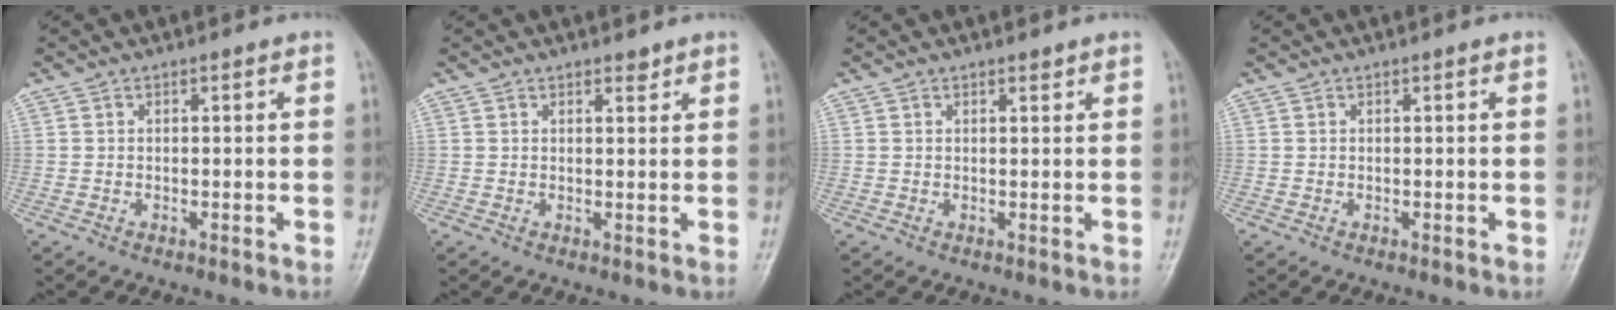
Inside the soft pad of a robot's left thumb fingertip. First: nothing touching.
{"total": 1.4, "force": [1.2, 0.5, 0.6], "torque": [-0.003, -0.008, 0.016]}
{"total": 0.9, "force": [0.7, 0.3, 0.5], "torque": [-0.008, -0.005, 0.011]}
{"total": 0.0}